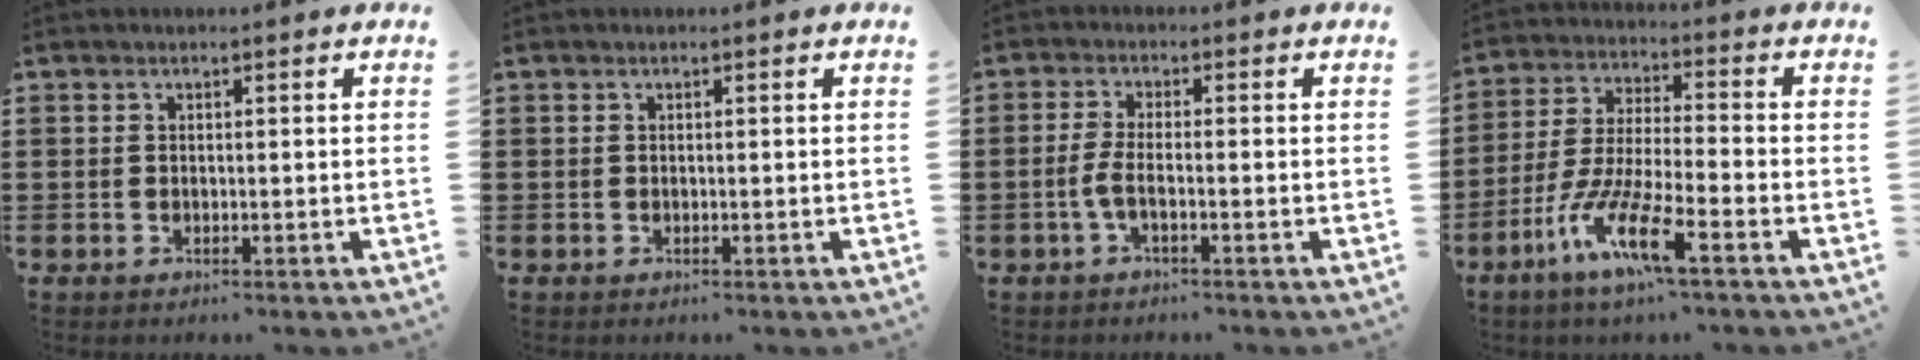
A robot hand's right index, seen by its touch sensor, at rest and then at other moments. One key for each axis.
{"total": 0.0}
{"total": 3.1, "fx": -1.2, "fy": 0.5, "fz": 2.8, "tx": -0.072, "ty": -0.006, "tz": -0.030}
{"total": 10.5, "fx": -6.6, "fy": 1.0, "fz": 8.1, "tx": -0.185, "ty": -0.012, "tz": -0.133}